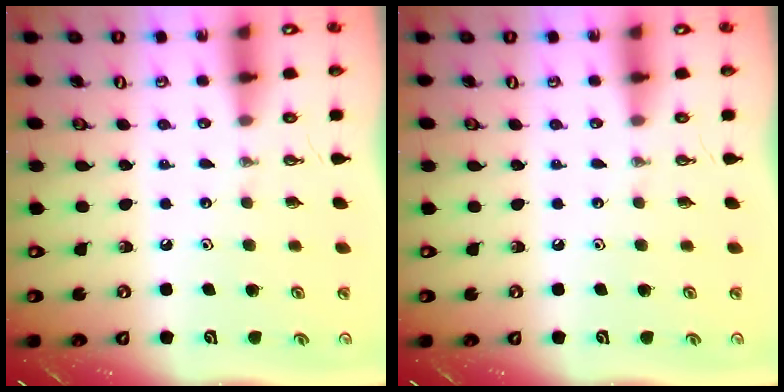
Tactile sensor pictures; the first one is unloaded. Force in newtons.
{"total": 0.0}